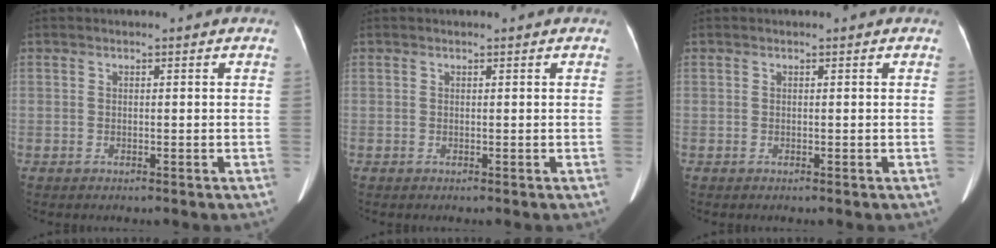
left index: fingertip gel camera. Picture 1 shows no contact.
{"total": 0.0}
{"total": 0.0}